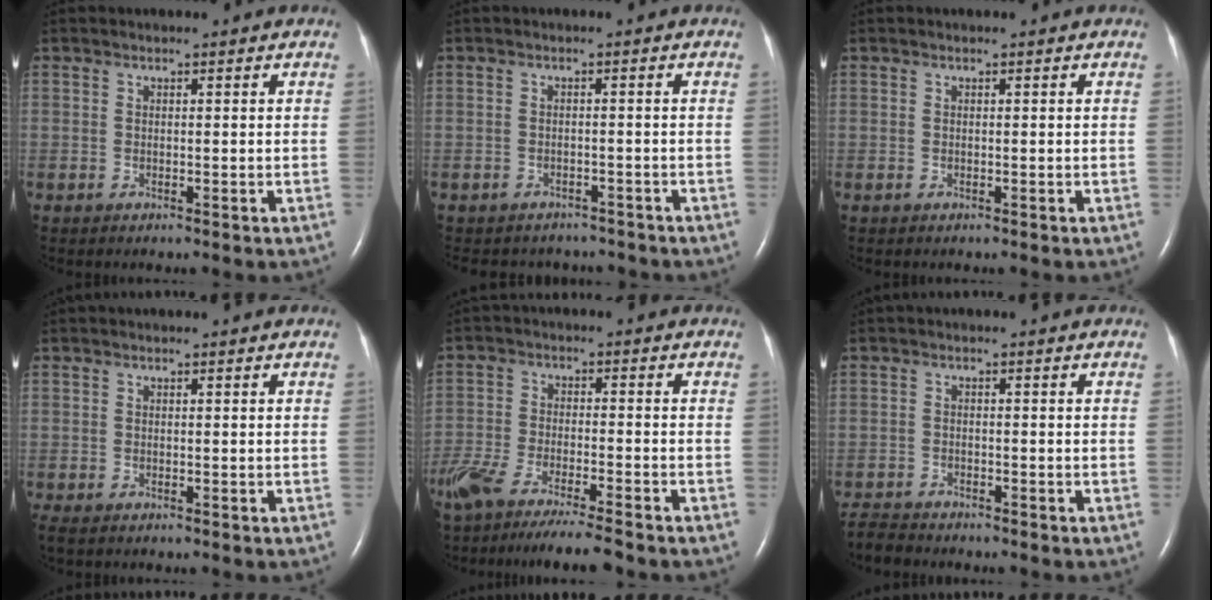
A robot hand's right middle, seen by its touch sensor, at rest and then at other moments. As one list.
[{"total": 5.9, "force": [-5.4, 2.4, 0.3], "torque": [-0.006, 0.007, -0.061]}, {"total": 0.0}, {"total": 1.7, "force": [-1.2, 0.7, 0.9], "torque": [-0.017, -0.005, -0.017]}, {"total": 13.9, "force": [-11.6, 1.0, 7.6], "torque": [-0.143, -0.039, -0.195]}, {"total": 3.1, "force": [-3.1, 0.3, 0.0], "torque": [-0.002, -0.014, -0.057]}]